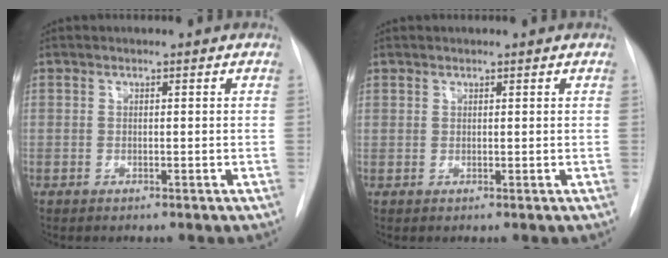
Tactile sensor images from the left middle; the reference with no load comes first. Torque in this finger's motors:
{"motor_torque": [0.18, -0.19, -0.25, -0.21]}